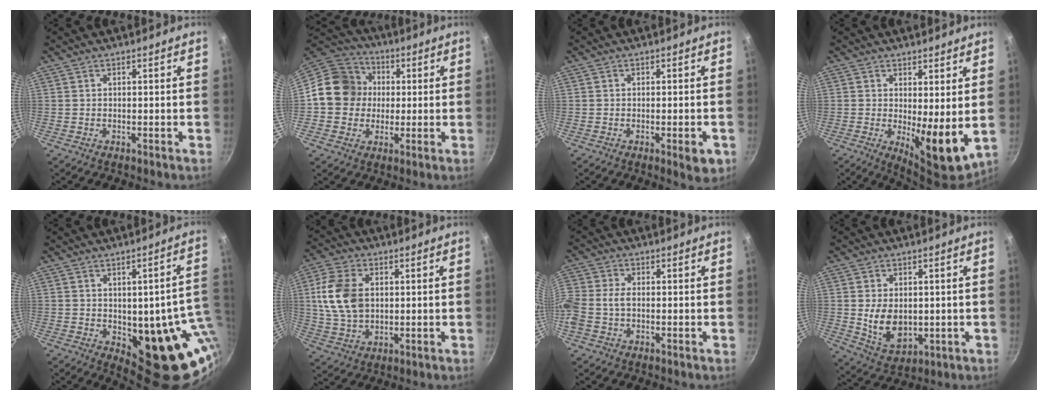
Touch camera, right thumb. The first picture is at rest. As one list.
[{"total": 13.4, "force": [0.6, 12.2, 5.5], "torque": [-0.064, 0.025, -0.008]}, {"total": 5.6, "force": [-1.9, 1.6, 5.0], "torque": [-0.058, 0.002, -0.024]}, {"total": 8.7, "force": [0.7, 3.0, 8.1], "torque": [-0.107, -0.031, 0.016]}, {"total": 17.8, "force": [-1.6, 8.6, 15.4], "torque": [-0.120, -0.010, -0.006]}, {"total": 11.9, "force": [1.8, 8.2, 8.5], "torque": [-0.149, 0.001, 0.035]}, {"total": 6.1, "force": [-1.0, 4.3, 4.1], "torque": [-0.097, 0.013, -0.034]}, {"total": 9.3, "force": [0.2, 6.4, 6.7], "torque": [-0.103, -0.016, 0.023]}]